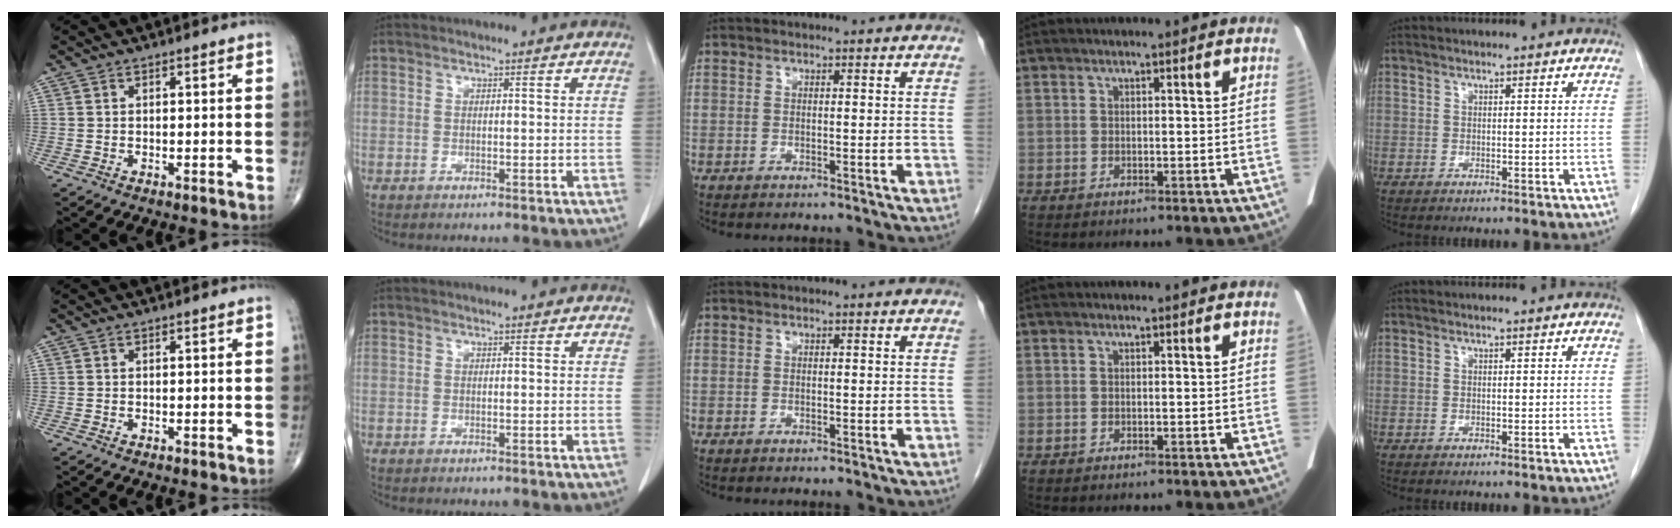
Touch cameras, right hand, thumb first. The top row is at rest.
{}